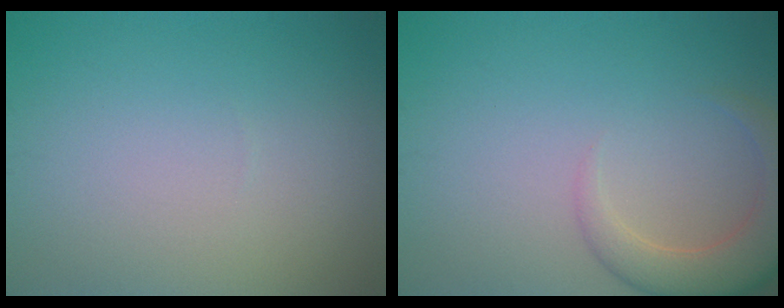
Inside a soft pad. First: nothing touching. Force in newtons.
{"total": 4.6, "press": 4.6, "slide": 0.5}